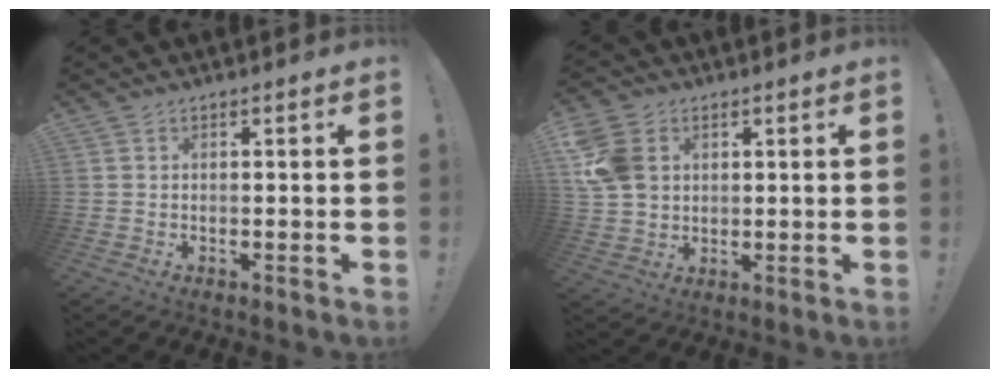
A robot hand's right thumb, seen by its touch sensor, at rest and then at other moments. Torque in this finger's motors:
{"motor_torque": [0.27, 0.25, 0.75, 0.01, 0.24]}